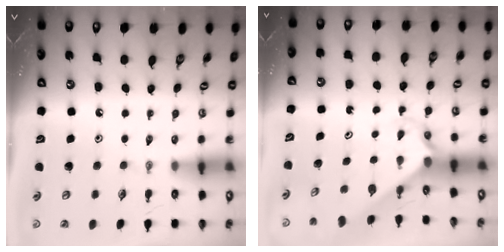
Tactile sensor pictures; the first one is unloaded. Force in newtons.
{"total": 2.4, "press": 2.4, "slide": 0.2}